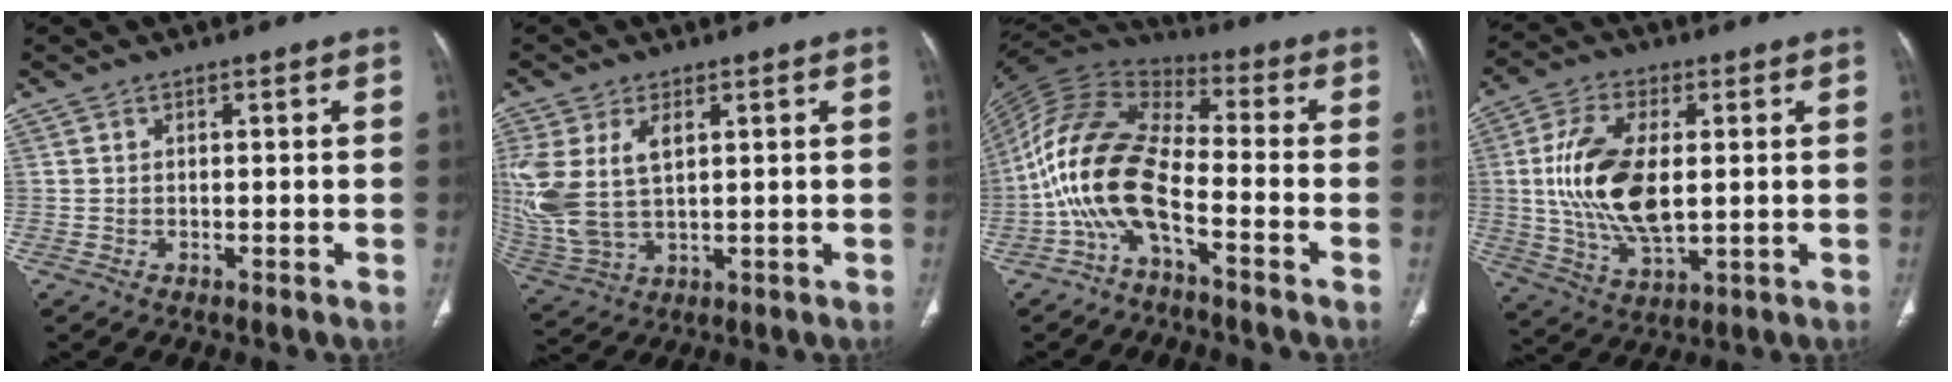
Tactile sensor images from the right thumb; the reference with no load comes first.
{"total": 14.2, "force": [3.1, 8.3, 11.1], "torque": [-0.267, 0.000, 0.075]}
{"total": 14.8, "force": [-5.3, 6.1, 12.4], "torque": [-0.258, 0.065, -0.115]}
{"total": 15.8, "force": [1.1, 8.0, 13.6], "torque": [-0.269, -0.009, 0.026]}